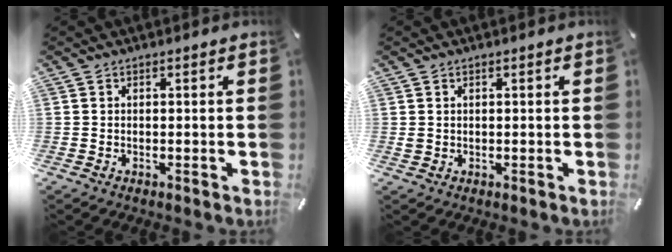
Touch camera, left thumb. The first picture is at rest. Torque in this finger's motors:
{"motor_torque": [0.15, 0.07, 0.04, -0.02, 0.00]}